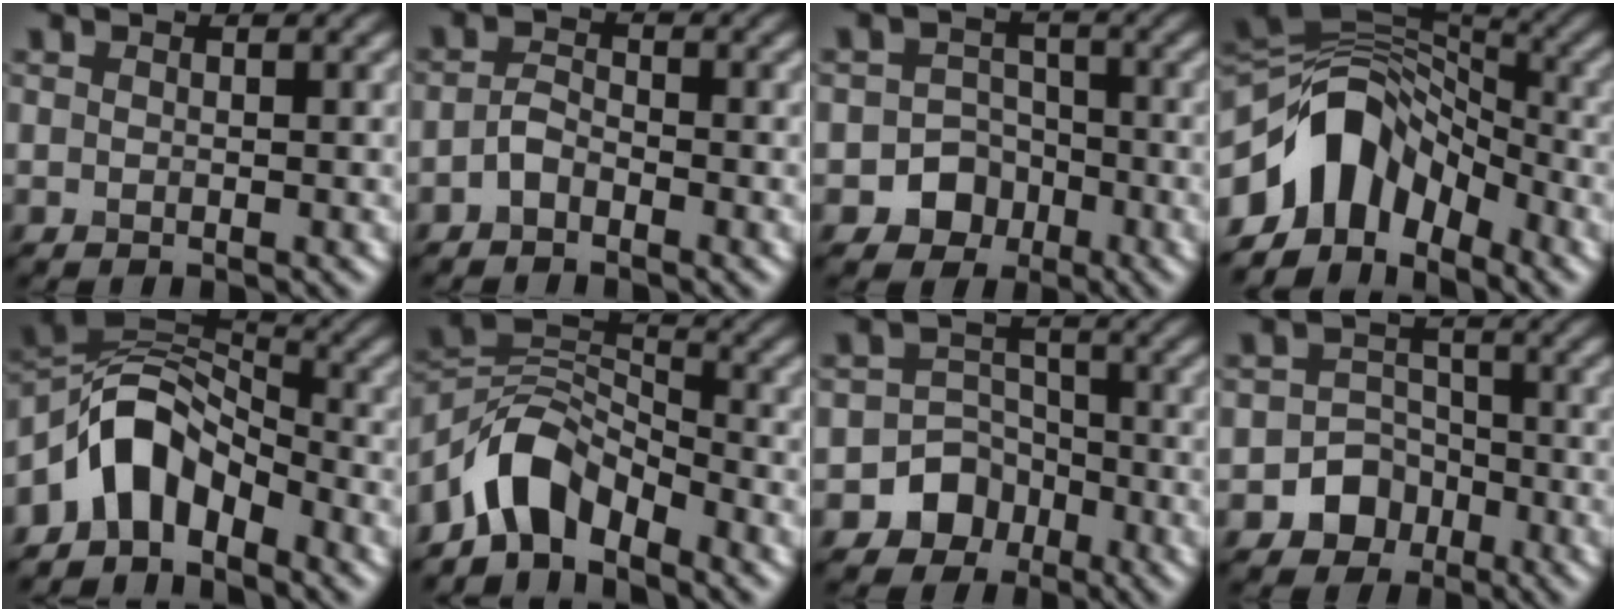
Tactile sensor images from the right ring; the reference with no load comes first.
{"total": 1.6, "force": [-1.0, 0.8, 0.9], "torque": [-0.019, 0.005, -0.025]}
{"total": 4.4, "force": [-2.1, 3.7, 0.9], "torque": [0.023, 0.004, -0.047]}
{"total": 8.9, "force": [-4.4, 5.8, 5.2], "torque": [-0.071, 0.014, -0.092]}
{"total": 6.4, "force": [-3.7, 3.8, 3.7], "torque": [-0.046, 0.010, -0.081]}
{"total": 5.9, "force": [-4.3, 2.8, 2.8], "torque": [-0.041, 0.004, -0.093]}
{"total": 5.6, "force": [-3.1, 4.6, 0.8], "torque": [0.023, -0.001, -0.073]}
{"total": 4.3, "force": [-2.2, 3.5, 0.9], "torque": [0.019, 0.006, -0.050]}